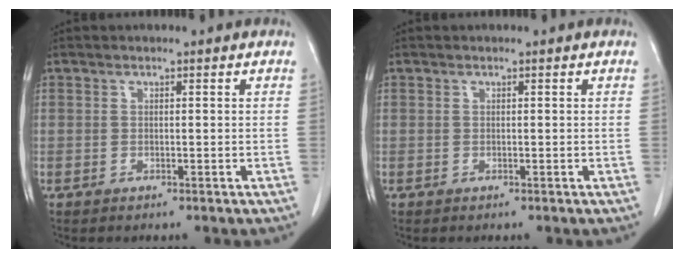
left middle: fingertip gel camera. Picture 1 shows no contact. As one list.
[{"total": 0.0}]